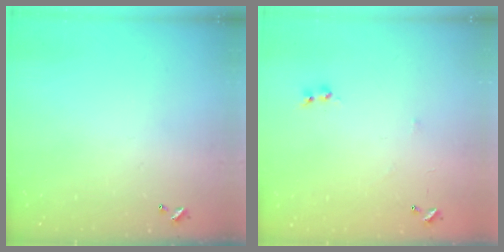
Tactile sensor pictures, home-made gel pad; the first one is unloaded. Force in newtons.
{"total": 5.9, "press": 5.9, "slide": 0.7}